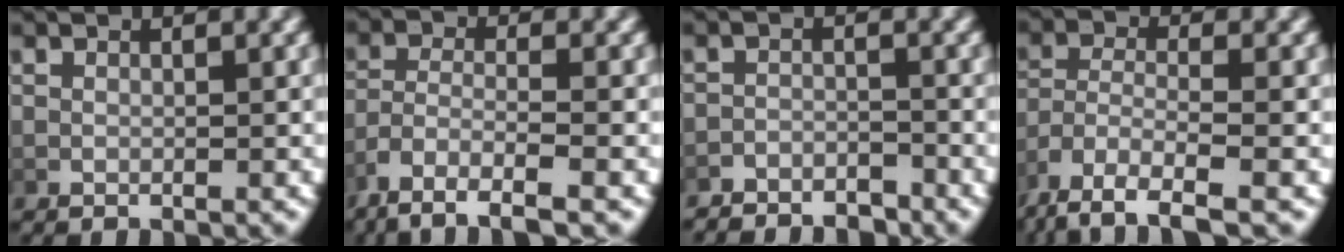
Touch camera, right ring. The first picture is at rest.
{"total": 6.6, "force": [-4.2, 2.5, 4.3], "torque": [-0.091, -0.034, -0.050]}
{"total": 4.4, "force": [-4.3, 0.9, 0.1], "torque": [0.009, -0.013, -0.073]}
{"total": 7.0, "force": [-3.8, 3.5, 4.7], "torque": [-0.112, -0.043, -0.037]}